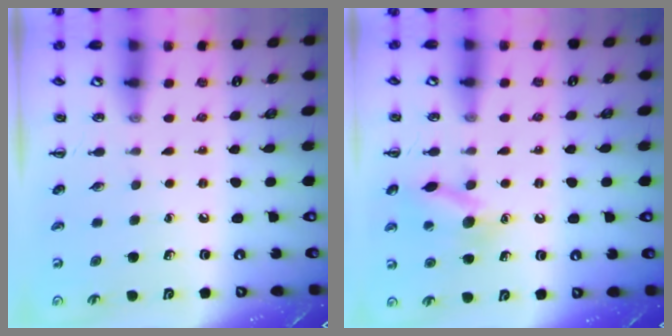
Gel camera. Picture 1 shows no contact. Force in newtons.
{"total": 12.0, "press": 11.9, "slide": 1.8}